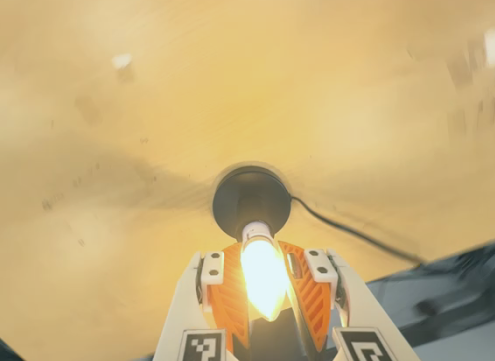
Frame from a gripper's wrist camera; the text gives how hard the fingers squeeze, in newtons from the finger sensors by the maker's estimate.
{"total": 15.3, "left": 15.9, "right": 14.8}